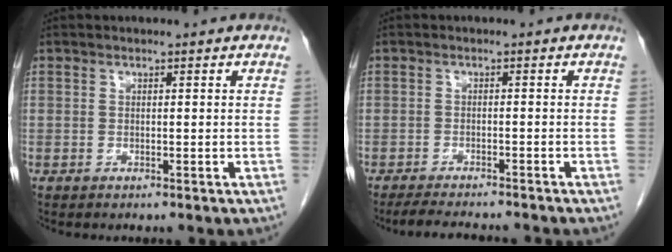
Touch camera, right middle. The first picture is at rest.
{"total": 7.4, "force": [-6.8, 0.7, 2.8], "torque": [-0.038, -0.012, -0.103]}